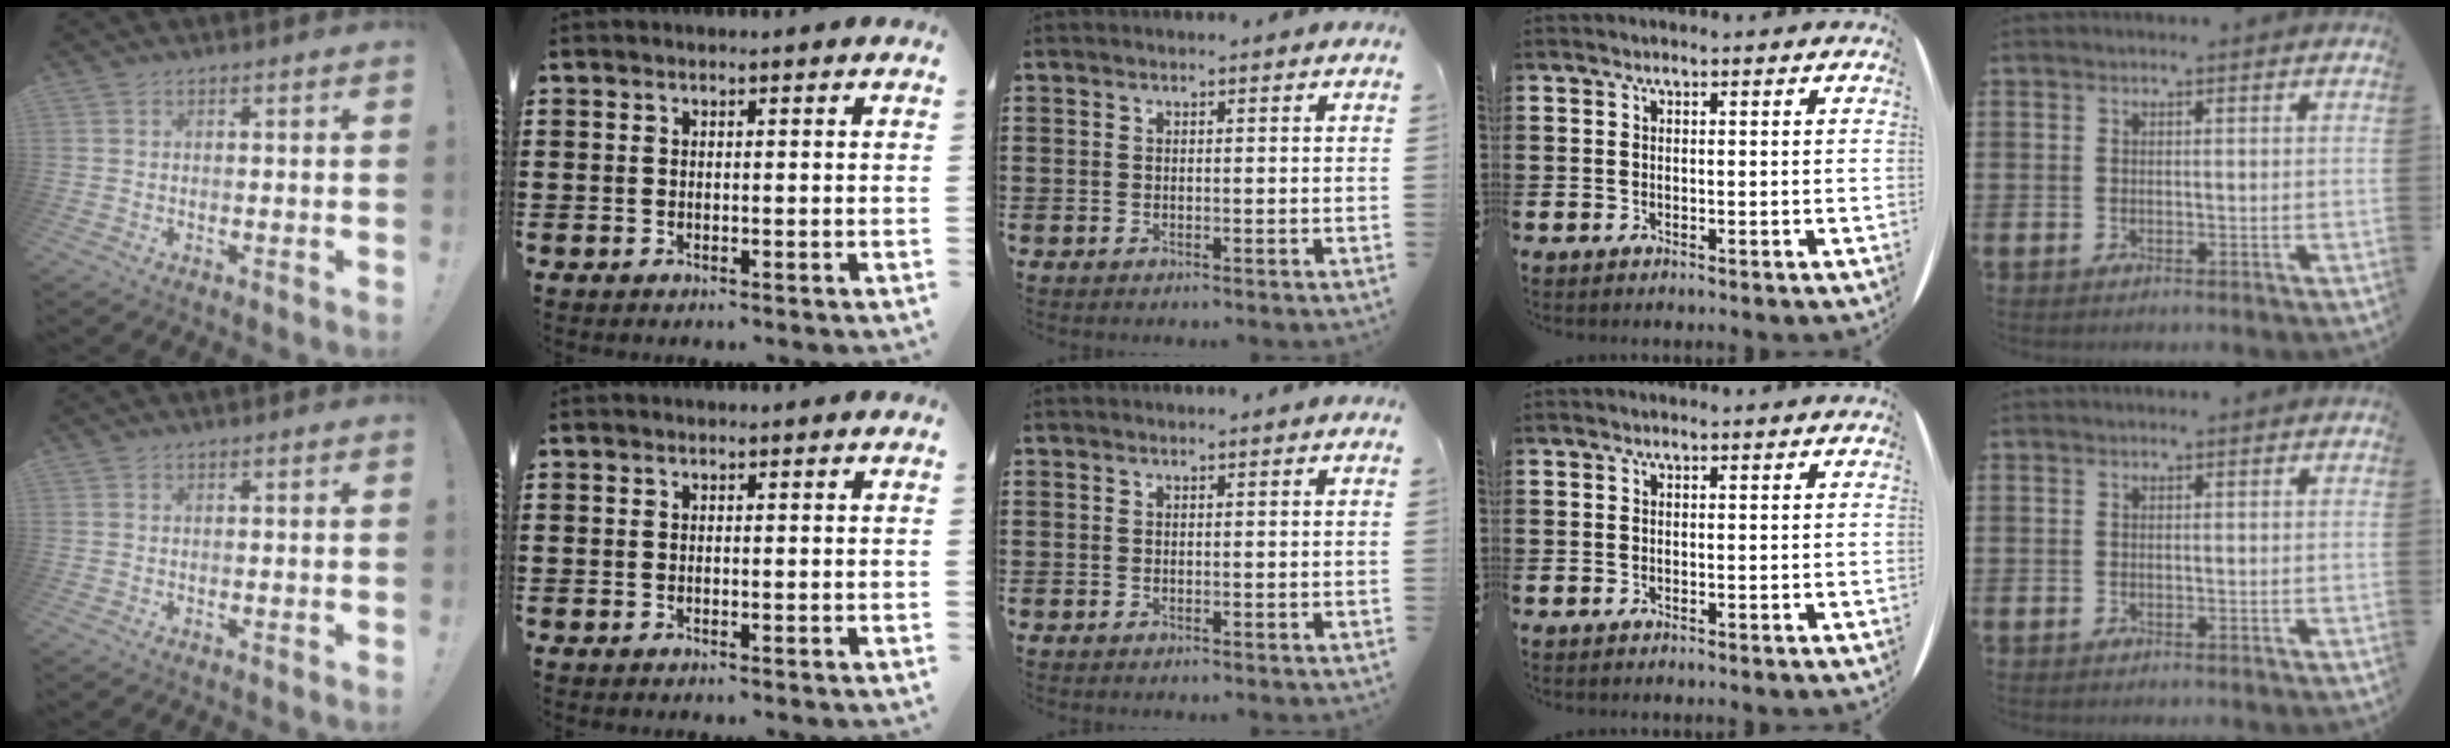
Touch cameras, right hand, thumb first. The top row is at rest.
{}